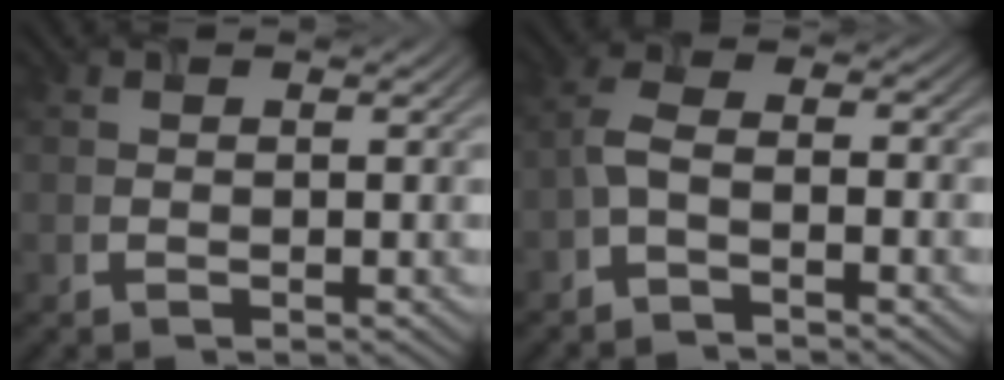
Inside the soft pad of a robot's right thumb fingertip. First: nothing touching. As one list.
[{"total": 3.3, "force": [-2.3, 1.0, 2.1], "torque": [-0.057, 0.000, -0.049]}]